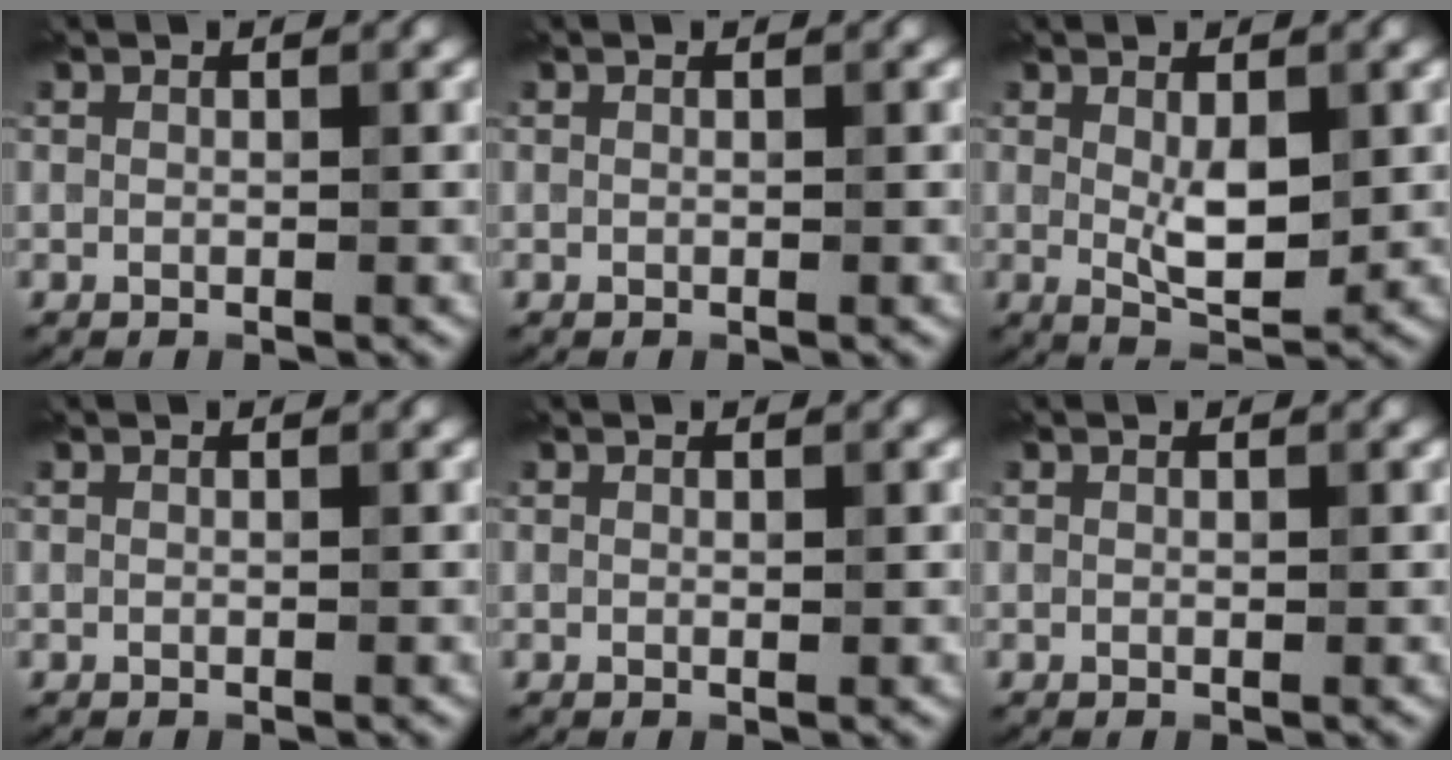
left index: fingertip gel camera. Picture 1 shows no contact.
{"total": 0.0}
{"total": 4.2, "force": [0.4, 1.8, 3.8], "torque": [-0.068, -0.007, 0.013]}
{"total": 0.0}
{"total": 0.0}
{"total": 0.0}